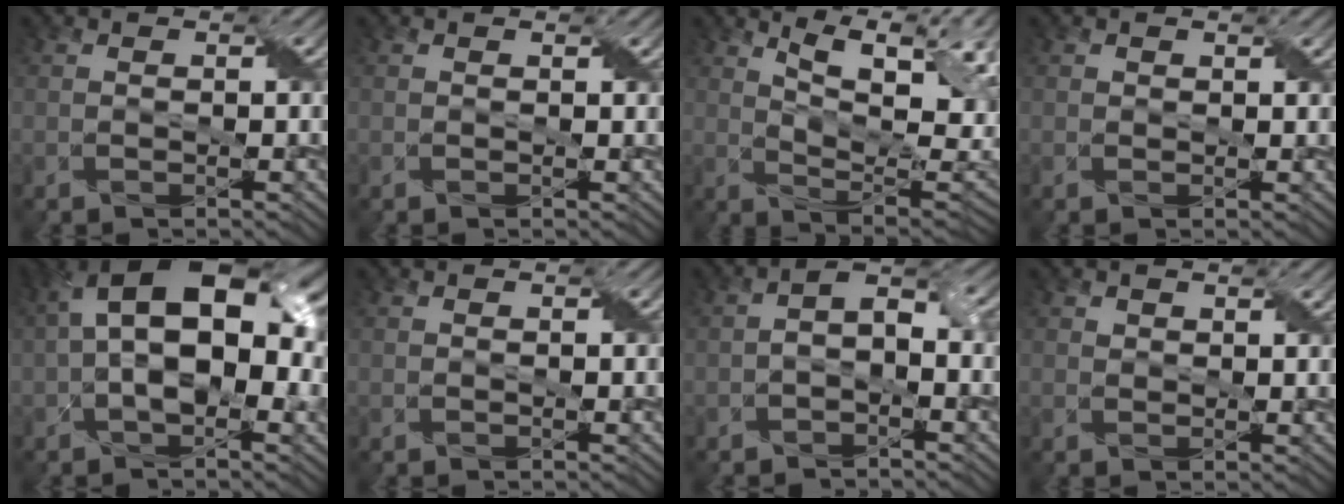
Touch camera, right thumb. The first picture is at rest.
{"total": 0.0}
{"total": 14.0, "force": [6.4, 5.1, 11.3], "torque": [-0.189, 0.017, 0.100]}
{"total": 0.7, "force": [0.5, 0.4, 0.2], "torque": [-0.005, -0.002, 0.011]}
{"total": 15.2, "force": [2.0, 8.4, 12.5], "torque": [-0.211, 0.009, 0.031]}
{"total": 0.0}
{"total": 3.6, "force": [-0.8, 1.9, 3.0], "torque": [-0.053, 0.010, -0.021]}
{"total": 1.2, "force": [0.9, 0.8, 0.3], "torque": [-0.009, -0.001, 0.017]}